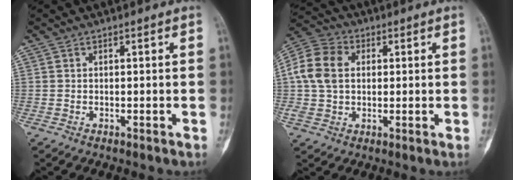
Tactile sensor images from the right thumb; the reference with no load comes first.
{"total": 10.9, "force": [1.6, 8.2, 7.0], "torque": [-0.130, 0.020, 0.025]}